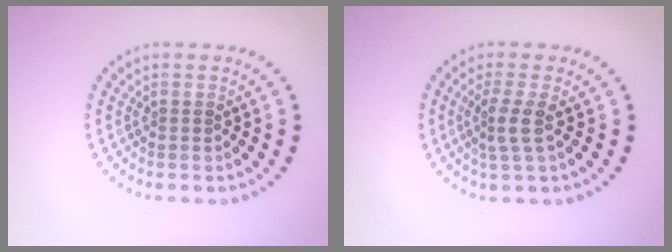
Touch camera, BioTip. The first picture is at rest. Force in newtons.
{"total": 2.4, "press": 1.7, "slide": 1.6}